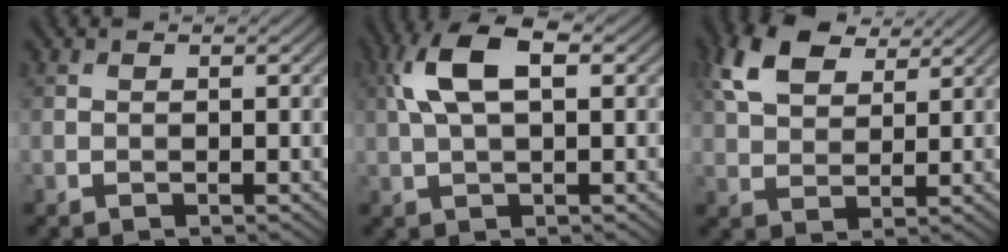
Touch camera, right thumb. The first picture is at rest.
{"total": 7.6, "force": [1.9, 3.3, 6.6], "torque": [-0.146, 0.017, 0.029]}
{"total": 8.8, "force": [4.8, 4.8, 5.6], "torque": [-0.132, 0.015, 0.093]}